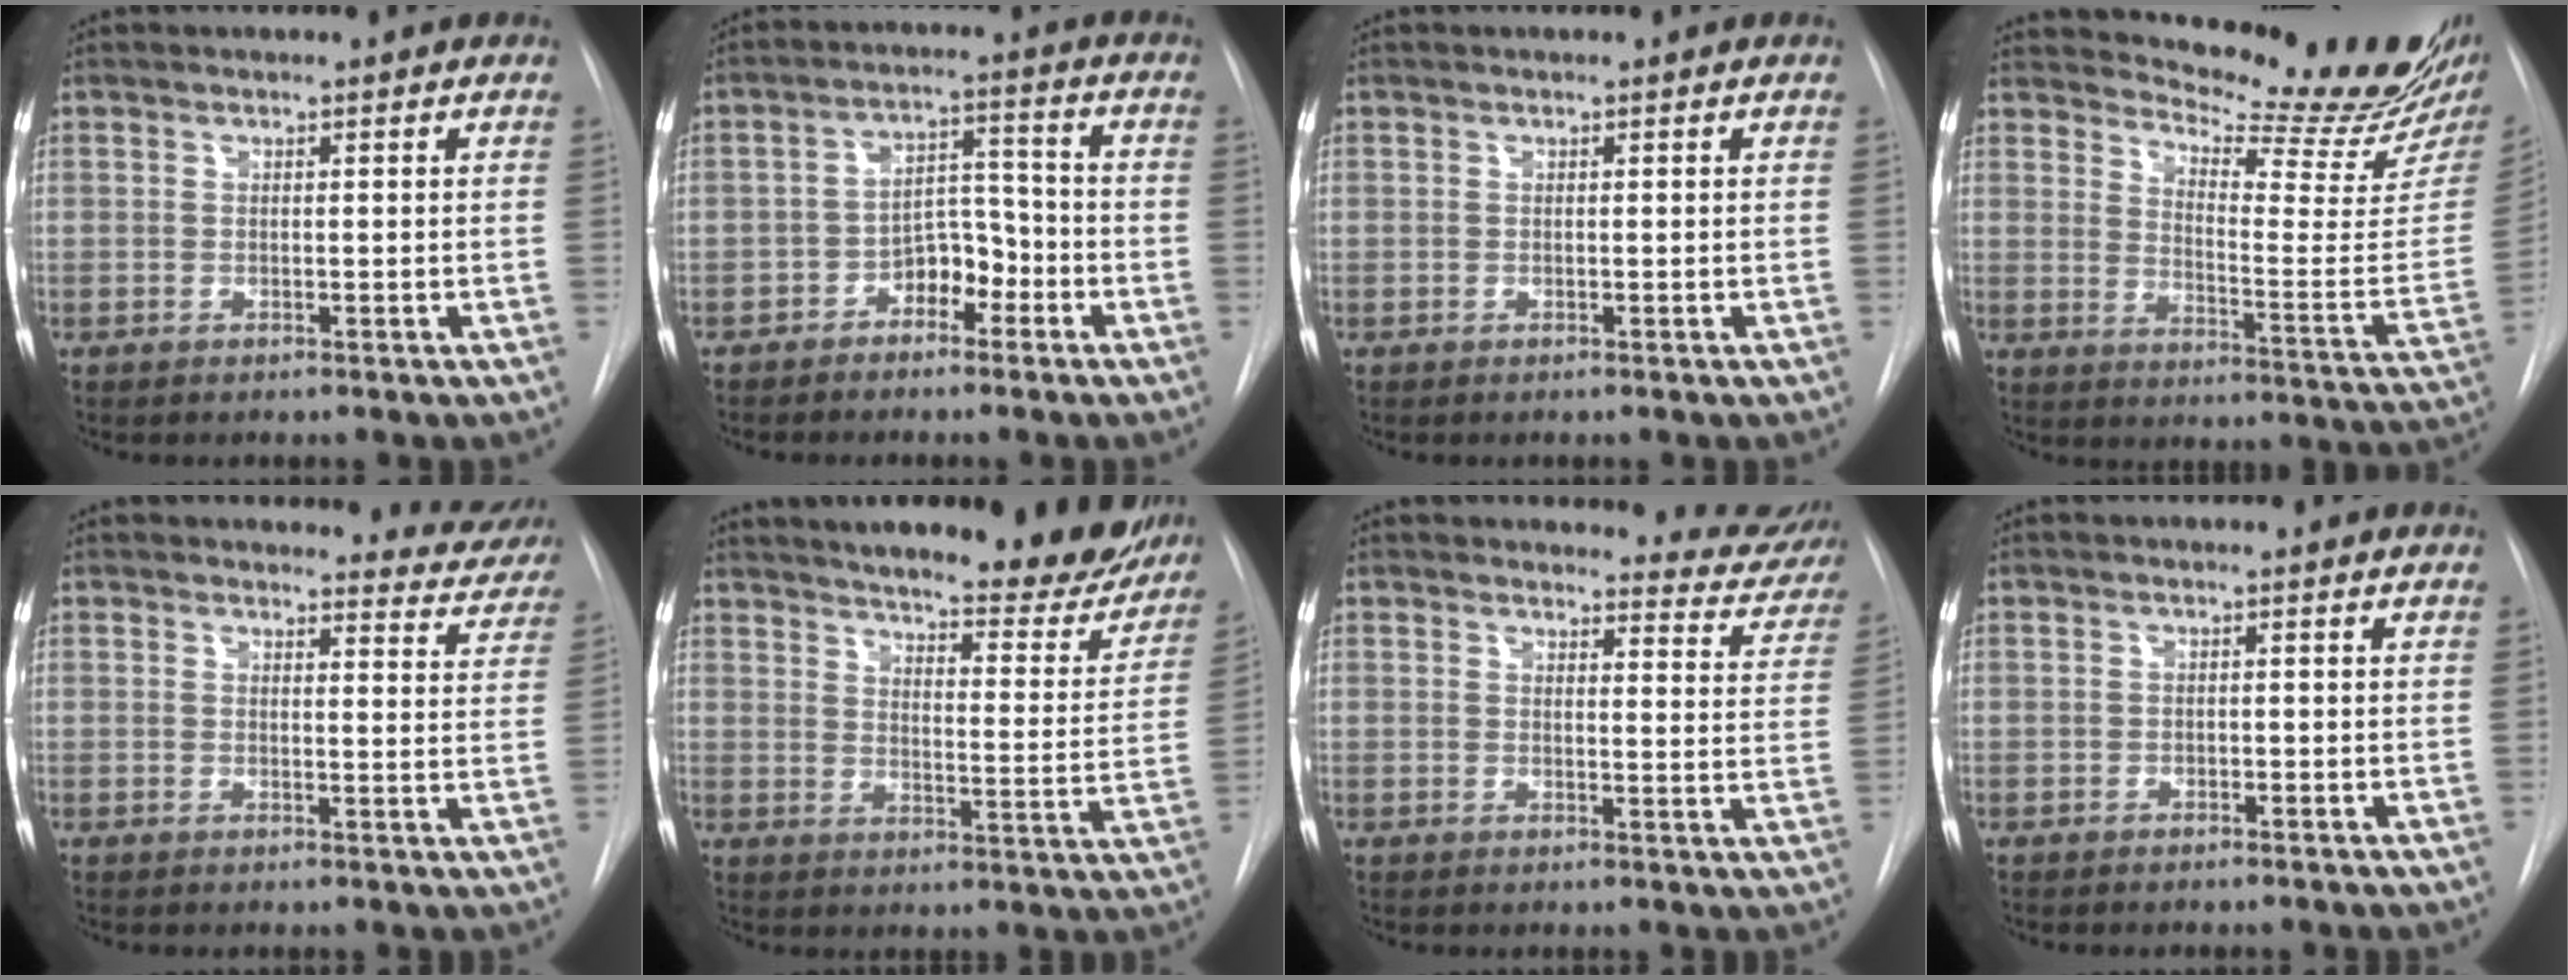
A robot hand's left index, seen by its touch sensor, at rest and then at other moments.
{"total": 5.8, "force": [-3.5, 3.1, 3.4], "torque": [-0.052, 0.019, -0.061]}
{"total": 0.0}
{"total": 20.5, "force": [19.1, 1.1, 7.5], "torque": [-0.111, -0.121, 0.235]}
{"total": 6.9, "force": [6.7, 1.4, -0.5], "torque": [0.032, -0.039, 0.049]}
{"total": 25.3, "force": [22.1, 5.3, 11.1], "torque": [-0.166, -0.058, 0.267]}
{"total": 8.9, "force": [8.7, 1.7, 0.3], "torque": [0.026, -0.053, 0.071]}
{"total": 0.6, "force": [-0.5, 0.2, 0.2], "torque": [0.000, -0.003, -0.012]}